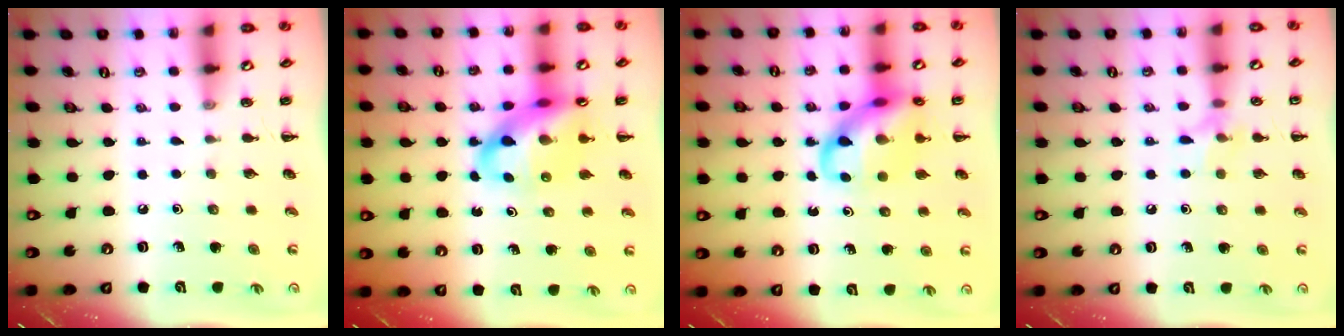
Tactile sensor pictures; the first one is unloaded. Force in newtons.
{"total": 13.6, "press": 13.1, "slide": 3.7}
{"total": 13.6, "press": 13.4, "slide": 2.6}
{"total": 7.1, "press": 6.9, "slide": 1.8}